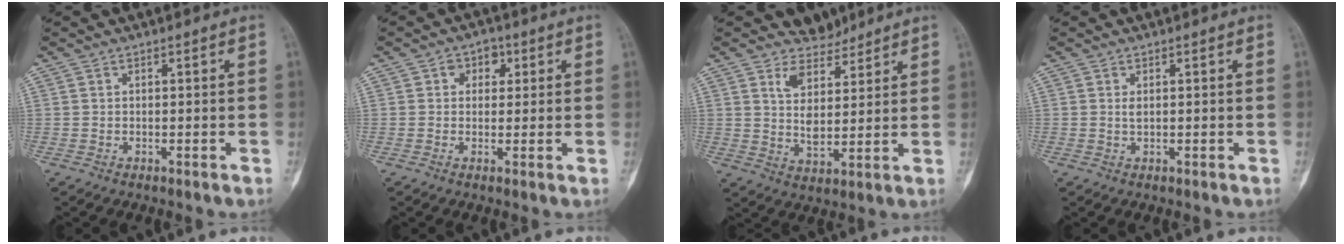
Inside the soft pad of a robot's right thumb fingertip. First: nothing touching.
{"total": 4.1, "force": [1.2, 3.3, 2.1], "torque": [0.000, 0.004, 0.010]}
{"total": 7.0, "force": [5.4, 3.9, 2.1], "torque": [-0.018, -0.045, 0.105]}
{"total": 0.9, "force": [0.3, 0.4, 0.7], "torque": [-0.013, -0.001, 0.007]}